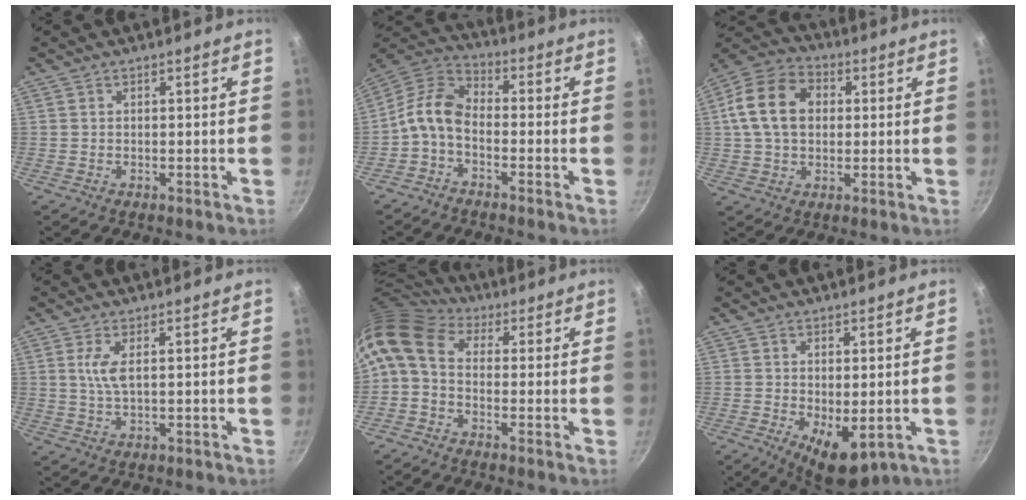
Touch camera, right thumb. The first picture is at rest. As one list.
[{"total": 8.5, "force": [-2.6, 5.2, 6.2], "torque": [-0.126, 0.048, -0.067]}, {"total": 13.8, "force": [2.2, 10.1, 9.0], "torque": [-0.144, 0.018, 0.025]}, {"total": 3.9, "force": [1.0, 1.1, 3.6], "torque": [-0.080, -0.004, 0.022]}, {"total": 10.1, "force": [1.0, 7.1, 7.2], "torque": [-0.142, 0.029, 0.000]}, {"total": 7.2, "force": [-1.0, 3.6, 6.1], "torque": [-0.073, -0.010, -0.001]}]